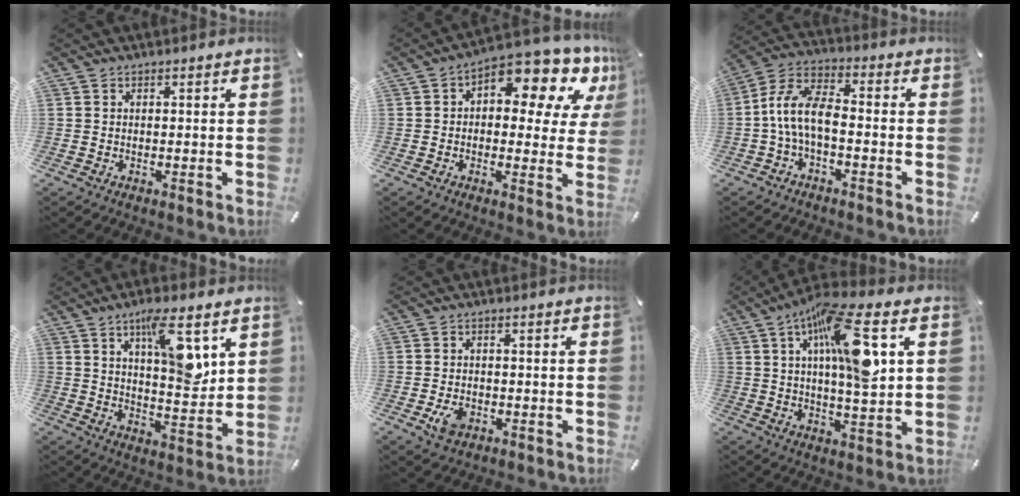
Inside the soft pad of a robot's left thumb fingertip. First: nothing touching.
{"total": 13.2, "force": [7.4, 6.0, 9.1], "torque": [-0.120, -0.061, 0.122]}
{"total": 9.6, "force": [-2.8, 4.9, 7.8], "torque": [-0.168, 0.009, -0.053]}
{"total": 13.2, "force": [6.4, 4.7, 10.6], "torque": [-0.153, -0.034, 0.105]}
{"total": 4.2, "force": [-1.6, 2.9, 2.5], "torque": [-0.061, 0.002, -0.032]}
{"total": 16.5, "force": [5.8, 4.6, 14.8], "torque": [-0.254, -0.018, 0.085]}